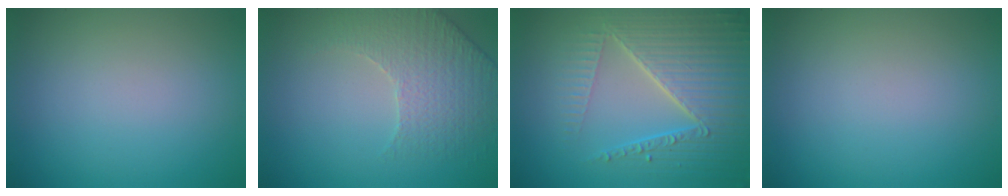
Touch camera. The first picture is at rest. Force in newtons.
{"total": 2.6, "press": 2.4, "slide": 1.0}
{"total": 6.9, "press": 5.3, "slide": 4.4}
{"total": 0.0}